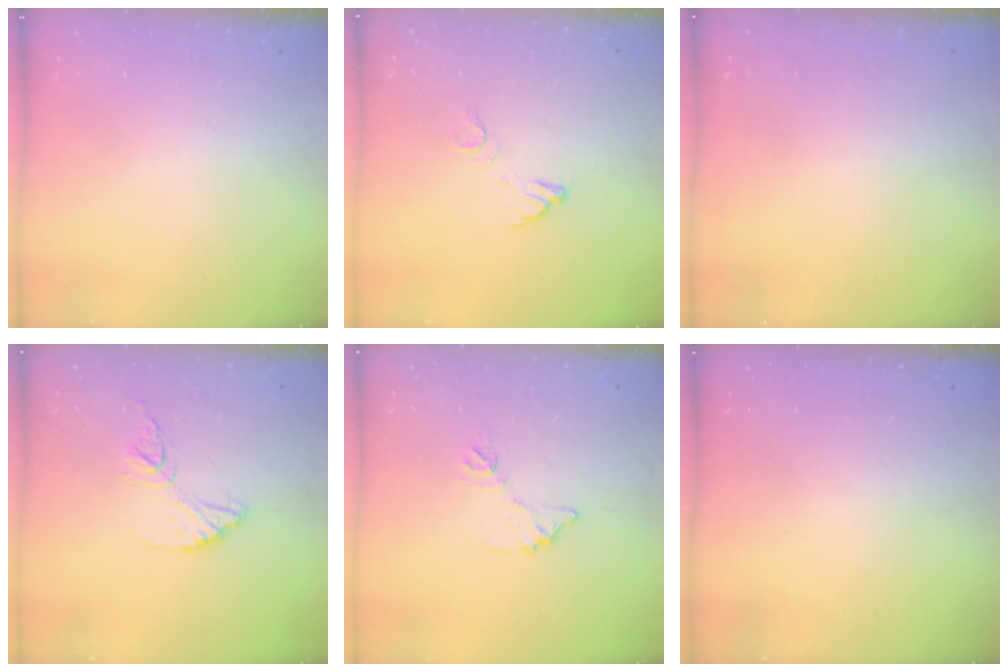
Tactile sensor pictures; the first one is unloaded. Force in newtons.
{"total": 3.5, "press": 3.5, "slide": 0.2}
{"total": 3.2, "press": 3.2, "slide": 0.1}
{"total": 9.5, "press": 9.5, "slide": 0.6}
{"total": 7.8, "press": 7.8, "slide": 0.3}
{"total": 2.9, "press": 2.8, "slide": 0.8}